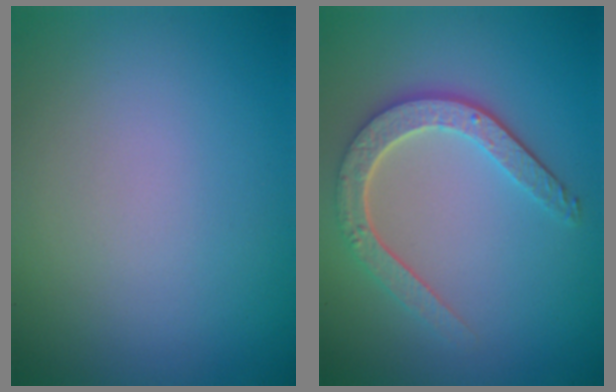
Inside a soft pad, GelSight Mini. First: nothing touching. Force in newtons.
{"total": 4.5, "press": 3.6, "slide": 2.7}